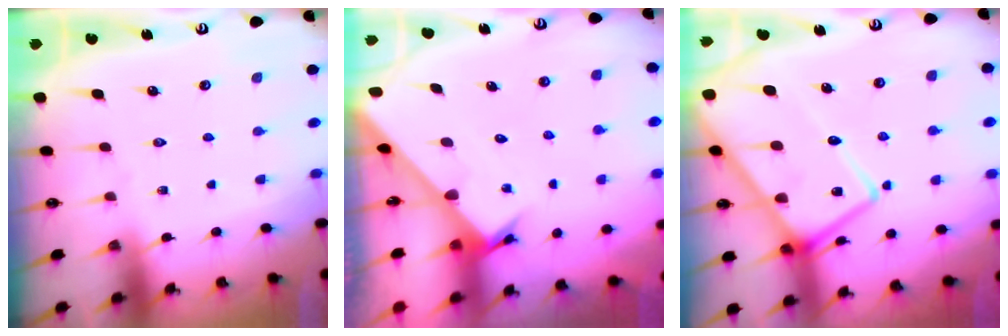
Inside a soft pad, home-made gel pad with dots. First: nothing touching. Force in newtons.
{"total": 2.3, "press": 2.3, "slide": 0.1}
{"total": 17.5, "press": 17.4, "slide": 1.7}